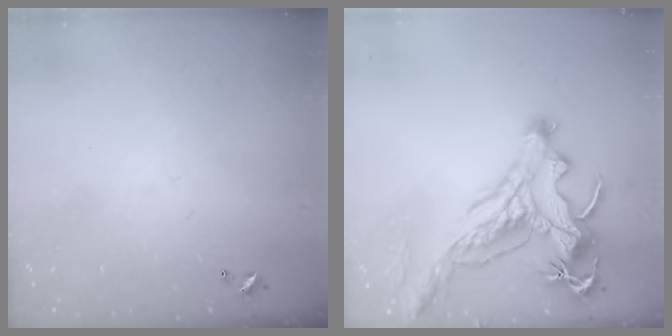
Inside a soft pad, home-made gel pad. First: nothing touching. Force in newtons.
{"total": 5.1, "press": 4.8, "slide": 1.7}